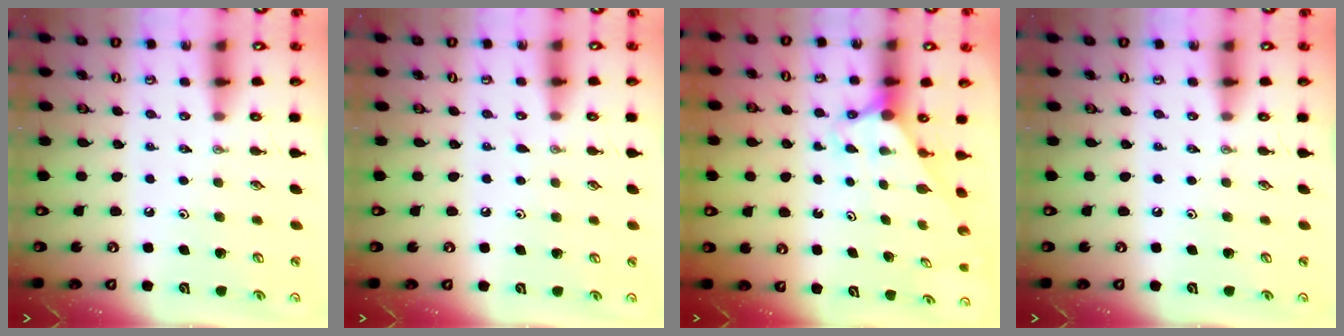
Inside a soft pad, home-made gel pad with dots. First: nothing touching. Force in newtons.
{"total": 2.7, "press": 2.7, "slide": 0.4}
{"total": 2.8, "press": 2.8, "slide": 0.0}
{"total": 0.0}